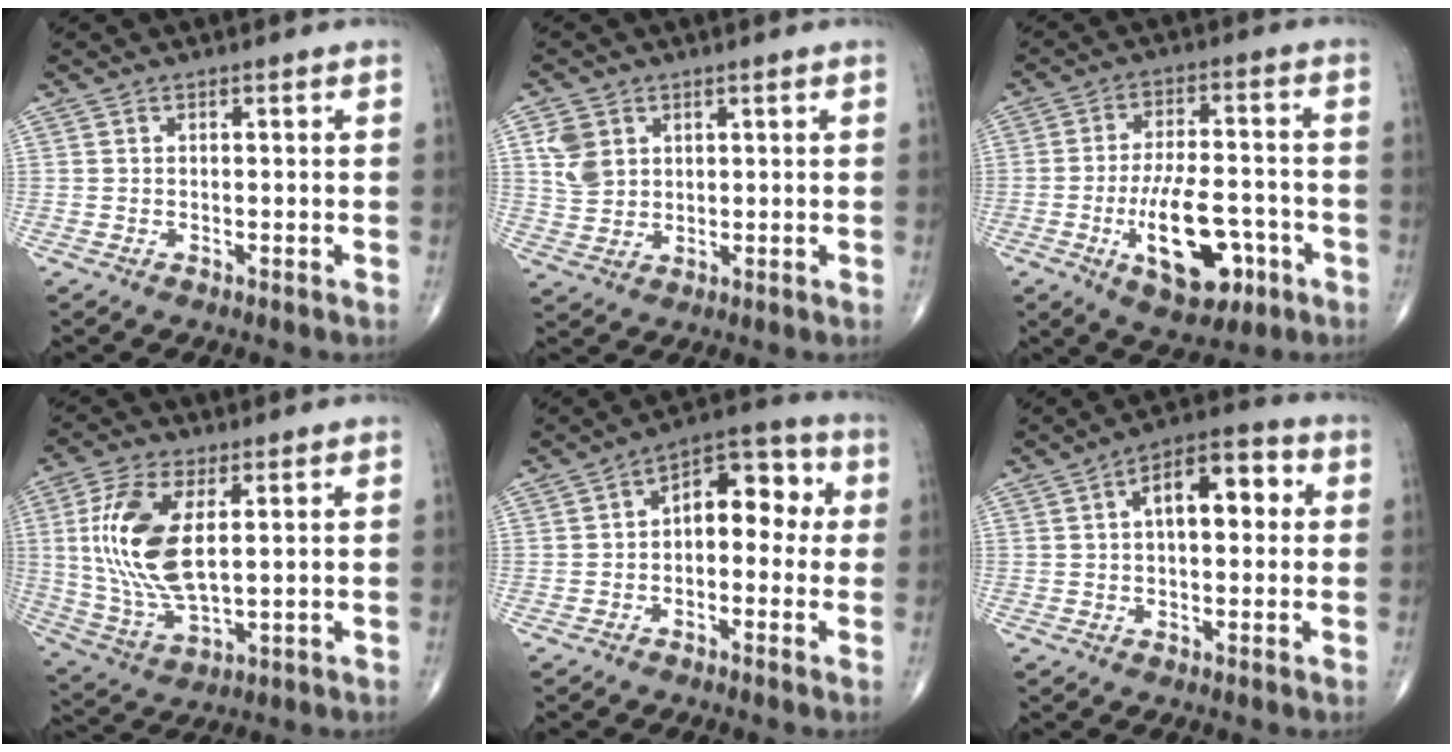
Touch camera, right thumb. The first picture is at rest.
{"total": 5.8, "force": [2.2, 4.5, 2.9], "torque": [-0.043, -0.008, 0.049]}
{"total": 14.4, "force": [-5.1, 6.8, 11.7], "torque": [-0.171, 0.020, -0.076]}
{"total": 15.5, "force": [3.0, 7.0, 13.5], "torque": [-0.287, -0.012, 0.067]}
{"total": 10.1, "force": [0.6, 6.2, 8.0], "torque": [-0.076, 0.037, -0.006]}
{"total": 10.7, "force": [2.1, 5.4, 9.0], "torque": [-0.116, 0.028, 0.023]}